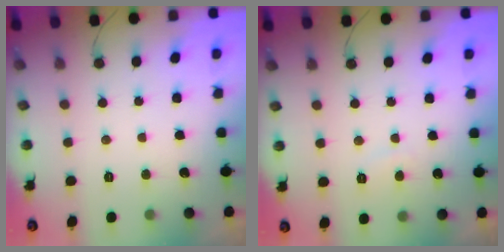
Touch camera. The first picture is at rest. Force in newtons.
{"total": 1.6, "press": 1.5, "slide": 0.6}